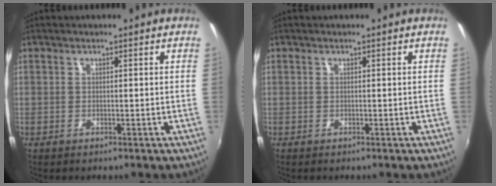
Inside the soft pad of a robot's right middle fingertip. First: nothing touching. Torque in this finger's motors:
{"motor_torque": [-0.08, -0.05, -0.04, 0.01]}